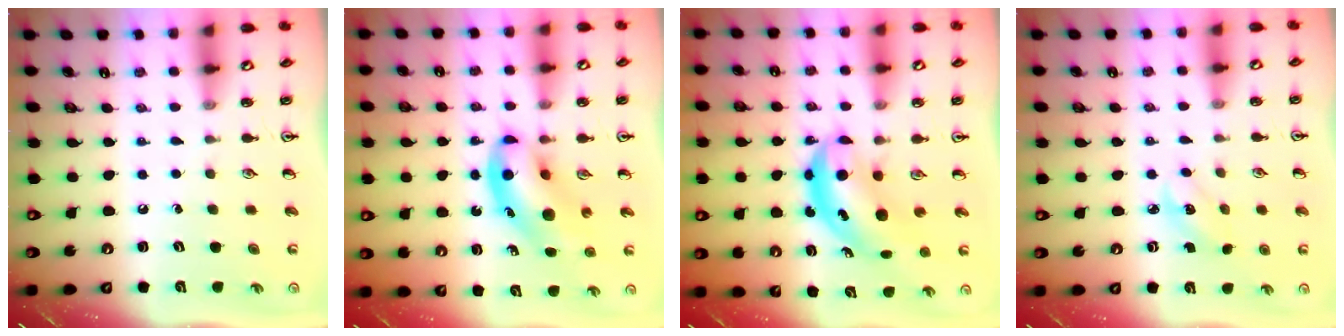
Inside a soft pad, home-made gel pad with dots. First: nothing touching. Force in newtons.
{"total": 9.7, "press": 9.4, "slide": 2.5}
{"total": 5.7, "press": 5.5, "slide": 1.3}
{"total": 2.7, "press": 2.6, "slide": 0.7}